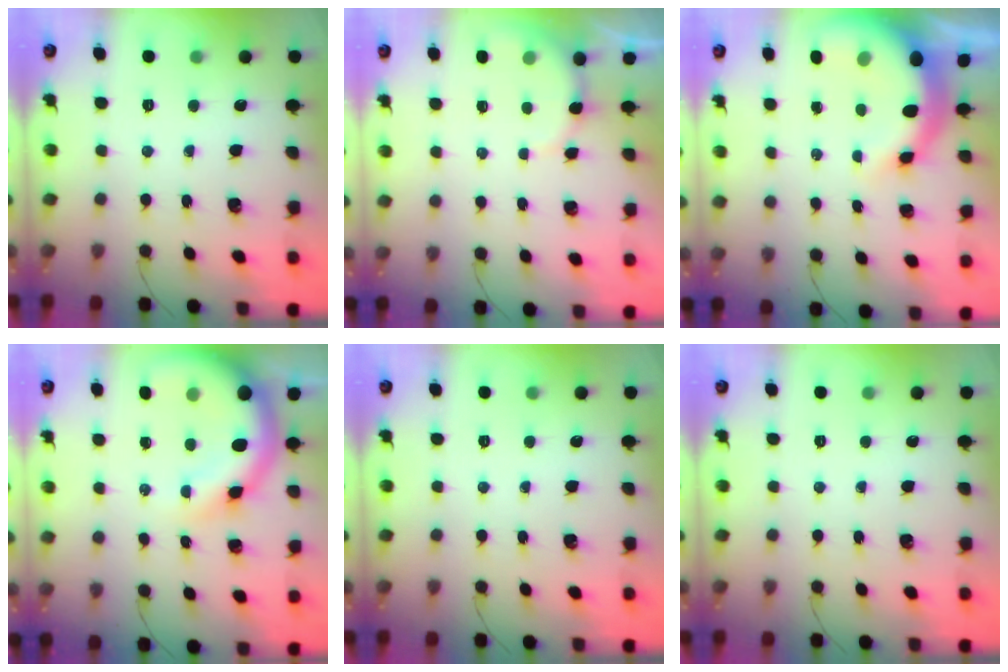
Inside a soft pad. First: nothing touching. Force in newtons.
{"total": 2.8, "press": 2.7, "slide": 0.7}
{"total": 9.7, "press": 9.5, "slide": 2.0}
{"total": 10.0, "press": 9.5, "slide": 3.0}
{"total": 0.0}
{"total": 0.0}